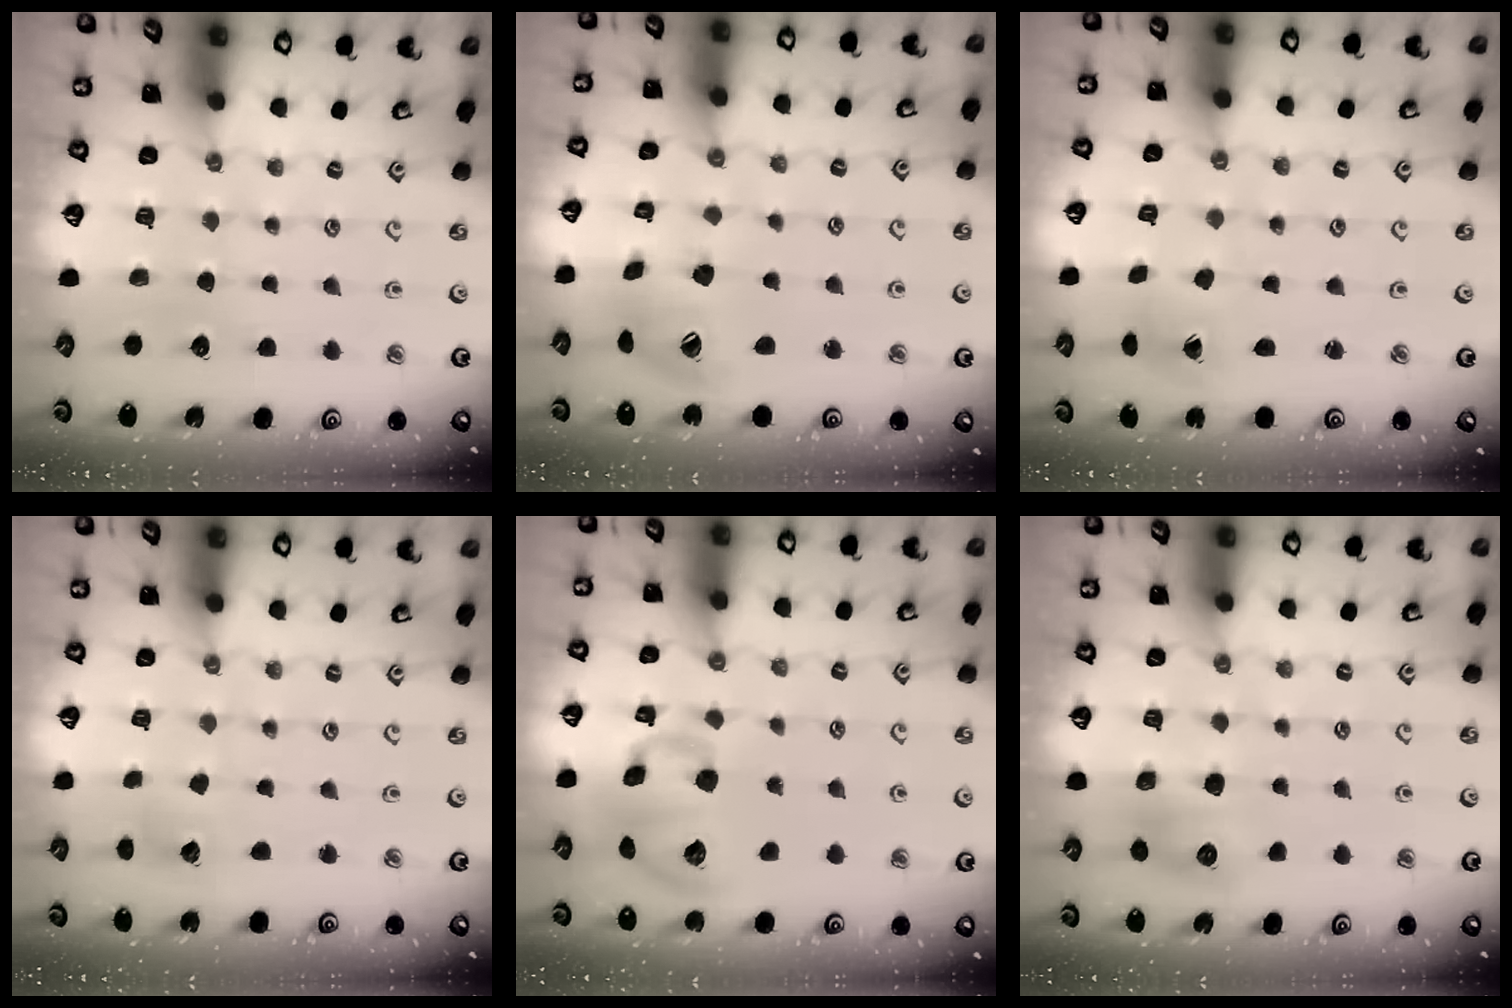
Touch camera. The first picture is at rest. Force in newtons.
{"total": 13.7, "press": 13.6, "slide": 1.6}
{"total": 1.0, "press": 1.0, "slide": 0.1}
{"total": 3.8, "press": 3.7, "slide": 0.5}
{"total": 13.5, "press": 13.4, "slide": 2.1}
{"total": 7.9, "press": 7.9, "slide": 0.4}